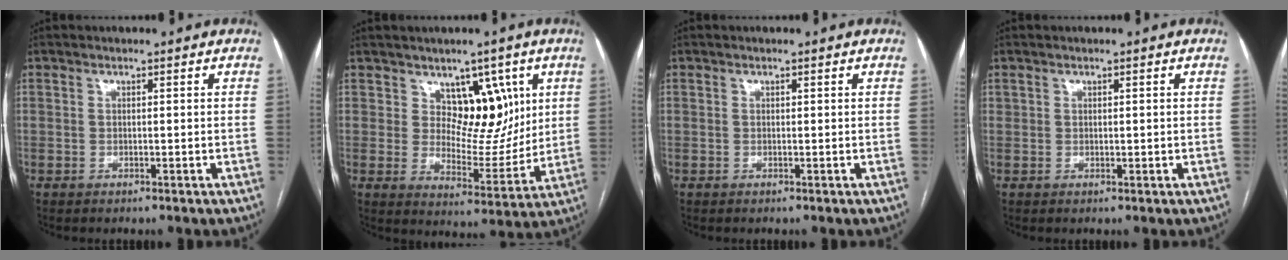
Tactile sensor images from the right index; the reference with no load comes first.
{"total": 8.6, "force": [4.0, 5.3, 5.4], "torque": [-0.065, 0.000, 0.072]}
{"total": 0.0}
{"total": 0.5, "force": [0.4, 0.3, 0.2], "torque": [-0.001, 0.001, 0.008]}